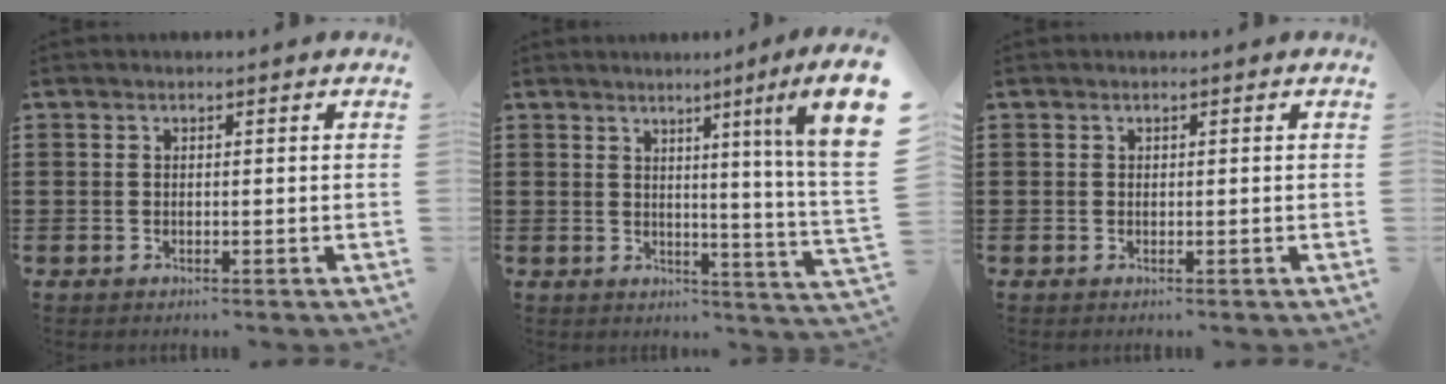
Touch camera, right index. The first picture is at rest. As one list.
[{"total": 5.5, "force": [2.7, -0.9, 4.7], "torque": [-0.089, -0.024, 0.032]}, {"total": 0.0}]